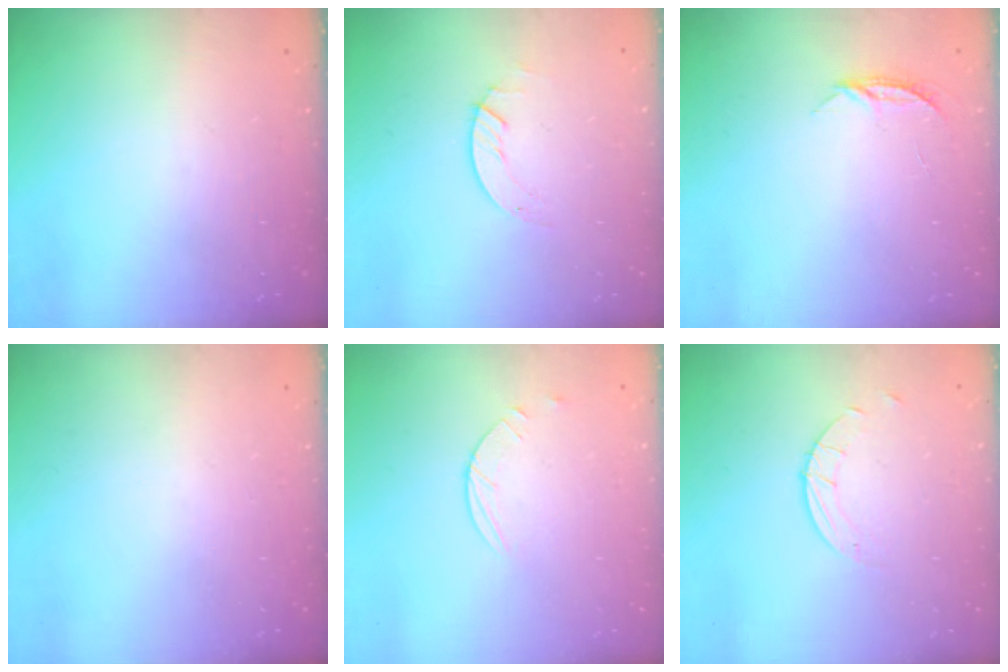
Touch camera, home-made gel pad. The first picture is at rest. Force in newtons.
{"total": 1.4, "press": 1.4, "slide": 0.2}
{"total": 4.0, "press": 4.0, "slide": 0.5}
{"total": 0.0}
{"total": 2.9, "press": 2.8, "slide": 0.3}
{"total": 2.7, "press": 2.7, "slide": 0.3}